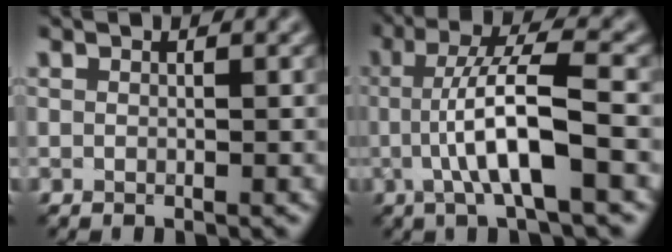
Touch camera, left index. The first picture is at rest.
{"total": 6.7, "force": [-1.1, 1.3, 6.5], "torque": [-0.121, 0.013, -0.023]}